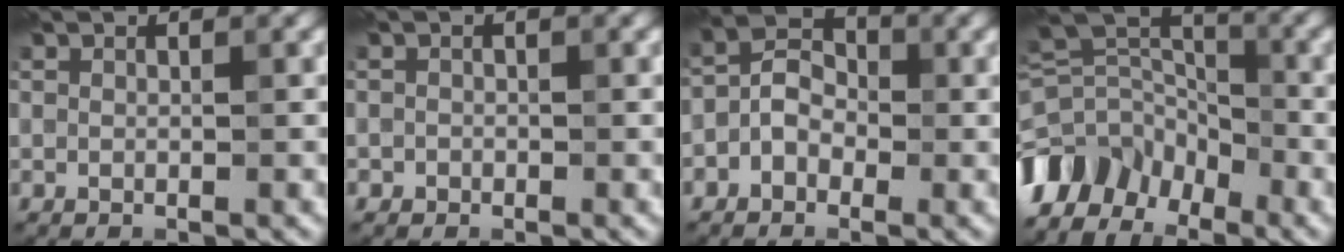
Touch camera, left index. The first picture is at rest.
{"total": 0.7, "force": [-0.3, 0.6, 0.0], "torque": [0.007, -0.004, -0.006]}
{"total": 3.1, "force": [-1.1, 2.3, 1.7], "torque": [-0.029, 0.010, -0.029]}
{"total": 7.5, "force": [-4.9, 4.6, 3.2], "torque": [-0.060, 0.007, -0.108]}